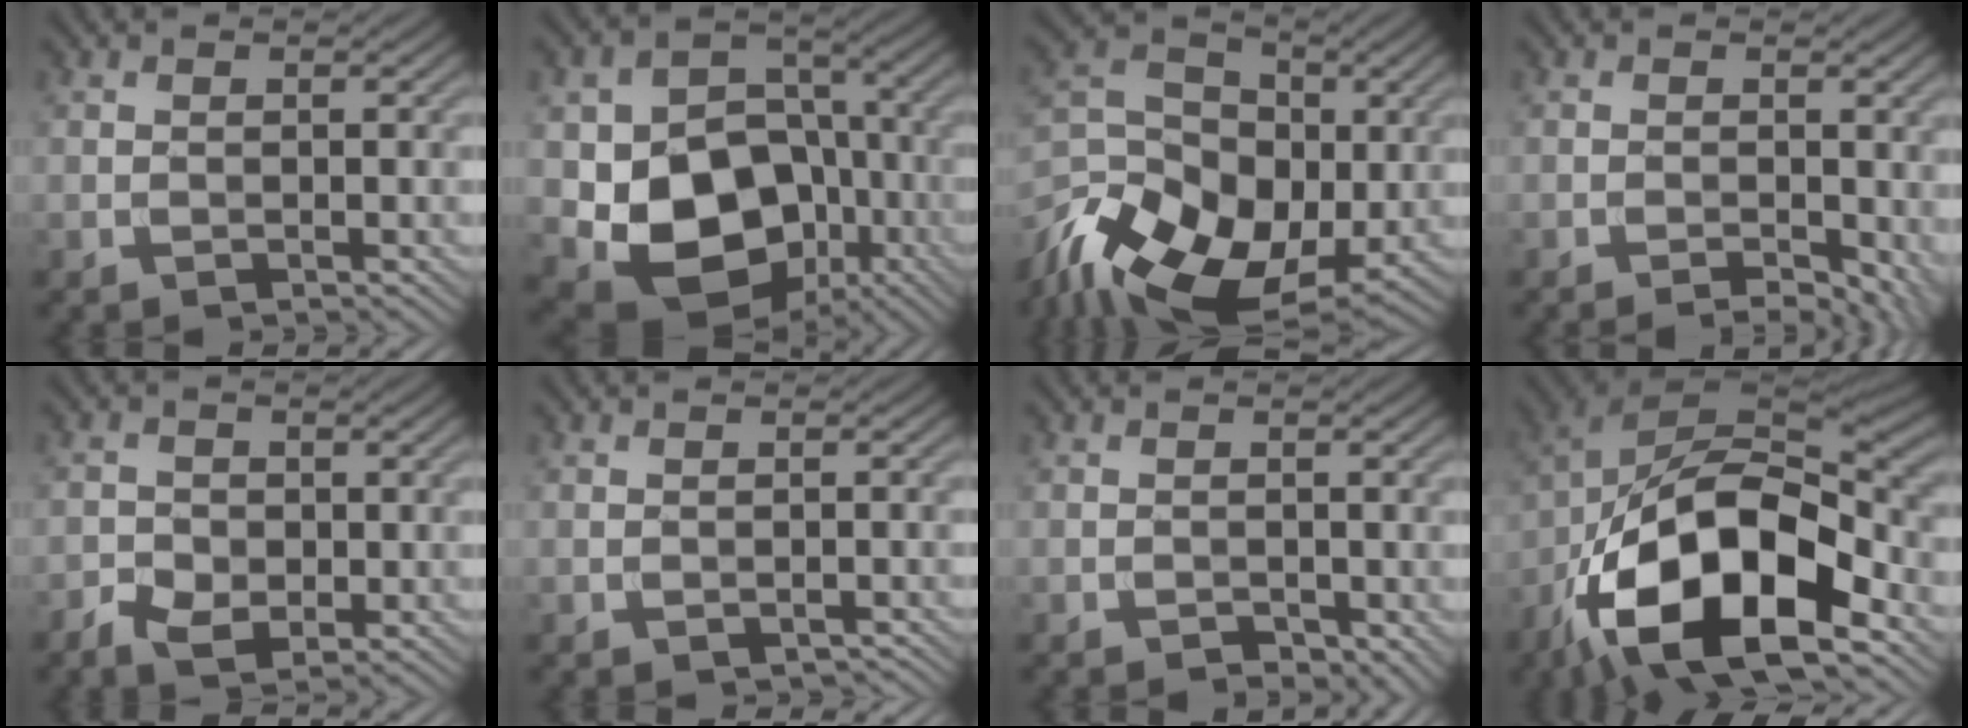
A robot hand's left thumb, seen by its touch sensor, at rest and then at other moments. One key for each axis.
{"total": 14.7, "fx": -3.9, "fy": 11.4, "fz": 8.5, "tx": -0.148, "ty": -0.039, "tz": -0.066}
{"total": 16.2, "fx": -6.7, "fy": 11.0, "fz": 9.9, "tx": -0.237, "ty": -0.015, "tz": -0.120}
{"total": 4.7, "fx": -2.1, "fy": 2.0, "fz": 3.7, "tx": -0.045, "ty": -0.004, "tz": -0.021}
{"total": 3.4, "fx": -1.3, "fy": 2.5, "fz": 1.9, "tx": -0.040, "ty": -0.007, "tz": -0.027}
{"total": 1.1, "fx": -0.6, "fy": 0.5, "fz": 0.7, "tx": -0.011, "ty": -0.003, "tz": -0.009}
{"total": 1.2, "fx": -0.7, "fy": 0.7, "fz": 0.7, "tx": -0.010, "ty": -0.005, "tz": -0.012}
{"total": 19.2, "fx": -8.4, "fy": 9.6, "fz": 14.4, "tx": -0.271, "ty": -0.022, "tz": -0.147}